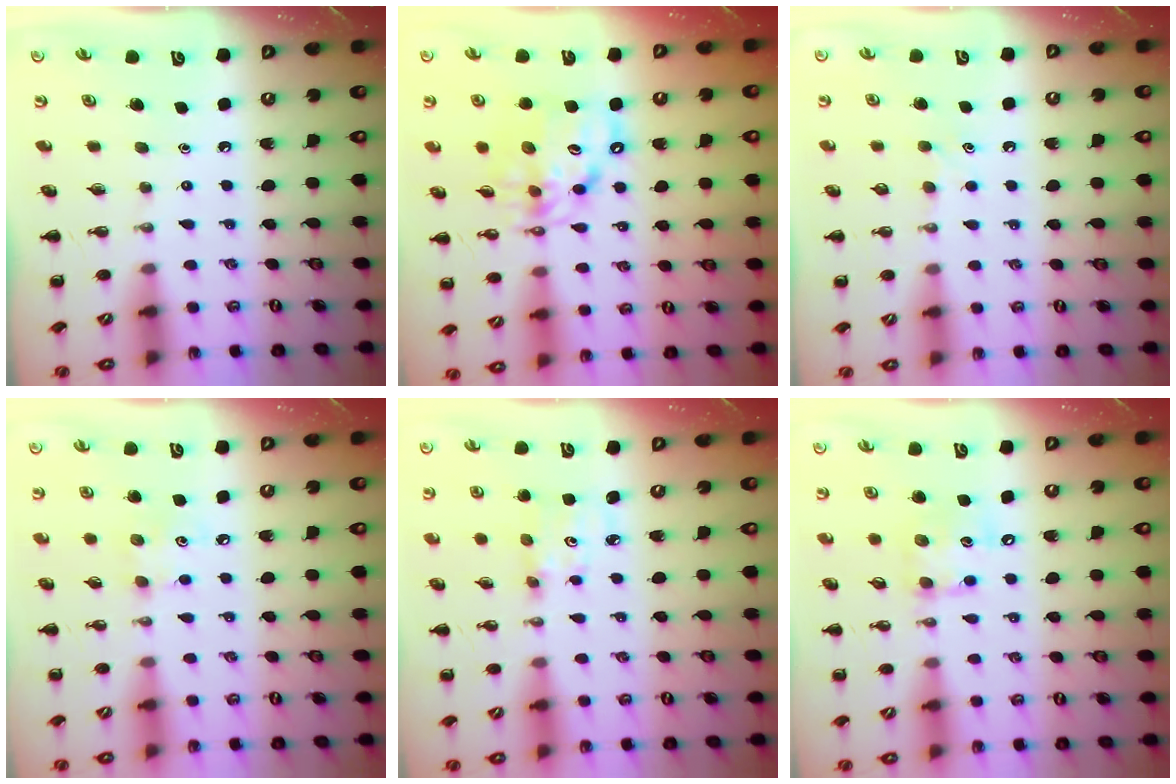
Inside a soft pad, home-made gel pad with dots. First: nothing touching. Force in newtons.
{"total": 11.7, "press": 11.1, "slide": 3.7}
{"total": 4.6, "press": 4.4, "slide": 1.4}
{"total": 4.8, "press": 4.7, "slide": 1.1}
{"total": 2.8, "press": 2.8, "slide": 0.4}
{"total": 10.3, "press": 10.3, "slide": 1.3}